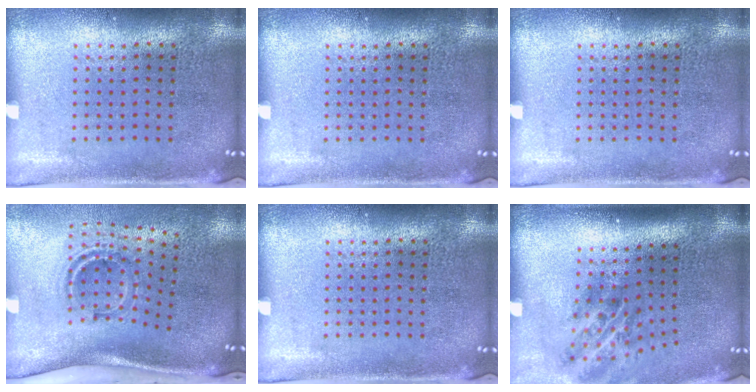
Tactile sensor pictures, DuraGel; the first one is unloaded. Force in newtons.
{"total": 0.0}
{"total": 0.0}
{"total": 1.5, "press": 1.1, "slide": 1.0}
{"total": 0.0}
{"total": 1.9, "press": 1.2, "slide": 1.5}